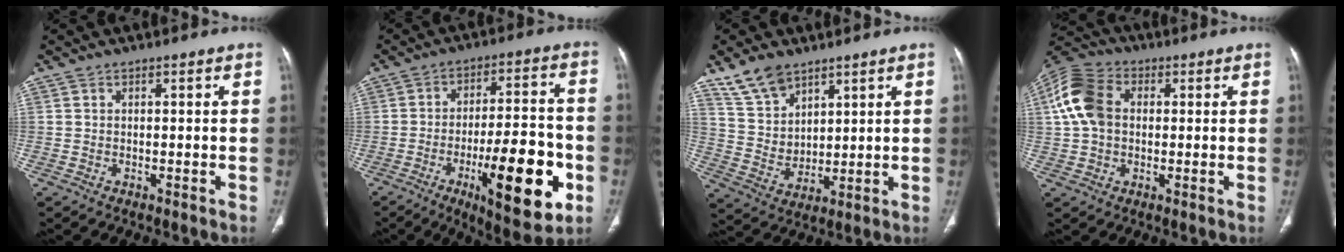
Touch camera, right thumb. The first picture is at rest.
{"total": 20.1, "force": [-6.9, 6.2, 17.8], "torque": [-0.251, 0.022, -0.093]}
{"total": 9.3, "force": [6.8, 5.1, 3.7], "torque": [-0.054, -0.035, 0.143]}
{"total": 11.2, "force": [1.5, 8.1, 7.6], "torque": [-0.150, 0.027, 0.021]}